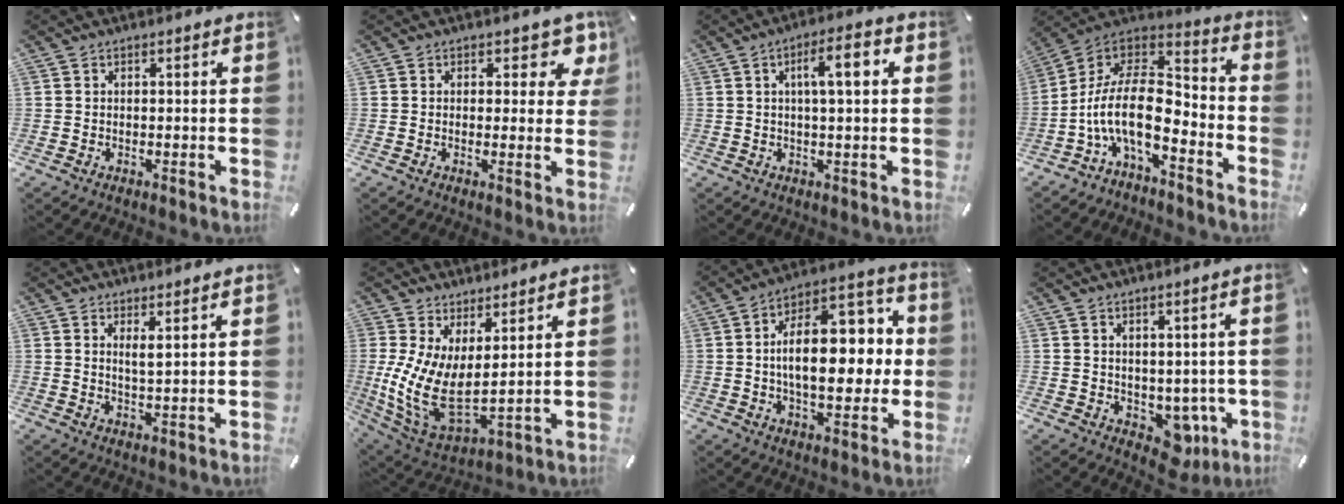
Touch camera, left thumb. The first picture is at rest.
{"total": 5.7, "force": [3.0, 3.3, 3.4], "torque": [-0.020, -0.016, 0.045]}
{"total": 8.0, "force": [2.0, 1.9, 7.5], "torque": [-0.126, -0.001, 0.024]}
{"total": 16.7, "force": [-6.4, 8.0, 13.1], "torque": [-0.288, 0.006, -0.117]}
{"total": 3.0, "force": [2.0, -0.1, 2.2], "torque": [-0.039, -0.008, 0.033]}
{"total": 10.4, "force": [2.2, 5.4, 8.6], "torque": [-0.201, -0.054, 0.047]}
{"total": 18.3, "force": [0.7, 10.5, 15.0], "torque": [-0.223, 0.002, 0.012]}
{"total": 5.9, "force": [-0.4, 4.9, 3.3], "torque": [-0.019, -0.001, 0.000]}